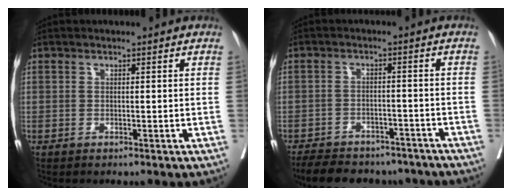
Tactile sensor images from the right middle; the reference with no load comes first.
{"total": 15.8, "force": [-13.6, 5.8, 5.4], "torque": [-0.117, 0.002, -0.176]}